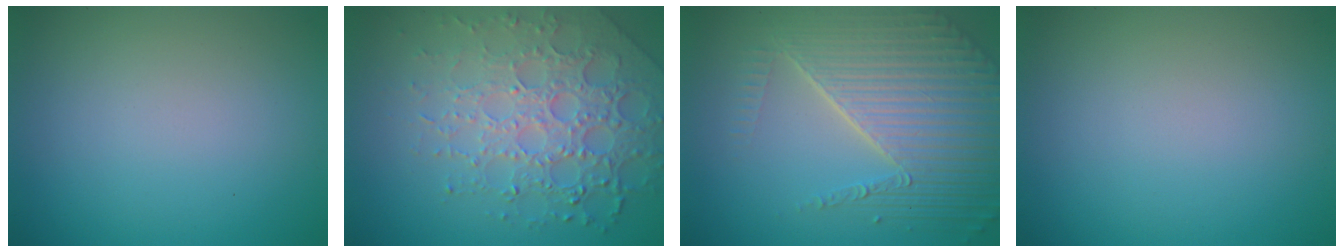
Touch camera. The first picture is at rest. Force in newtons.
{"total": 7.1, "press": 5.1, "slide": 4.9}
{"total": 8.2, "press": 5.5, "slide": 6.1}
{"total": 0.0}